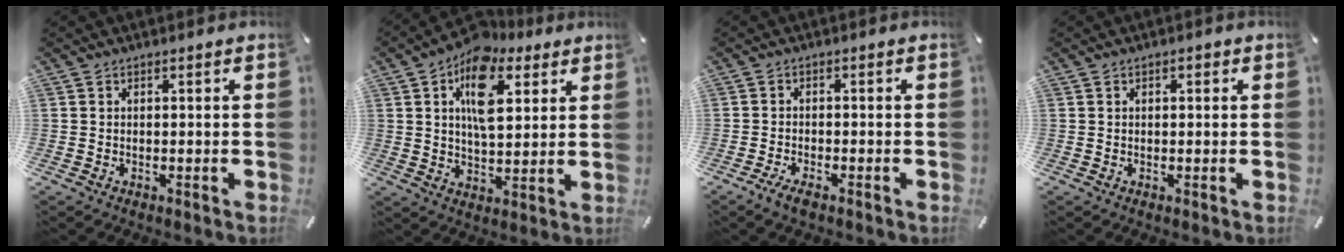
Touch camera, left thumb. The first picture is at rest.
{"total": 14.2, "force": [6.2, 8.2, 9.8], "torque": [-0.156, -0.016, 0.107]}
{"total": 2.7, "force": [-1.9, 0.6, 1.8], "torque": [-0.042, 0.001, -0.039]}
{"total": 0.9, "force": [0.2, 0.6, 0.5], "torque": [-0.010, 0.007, 0.001]}